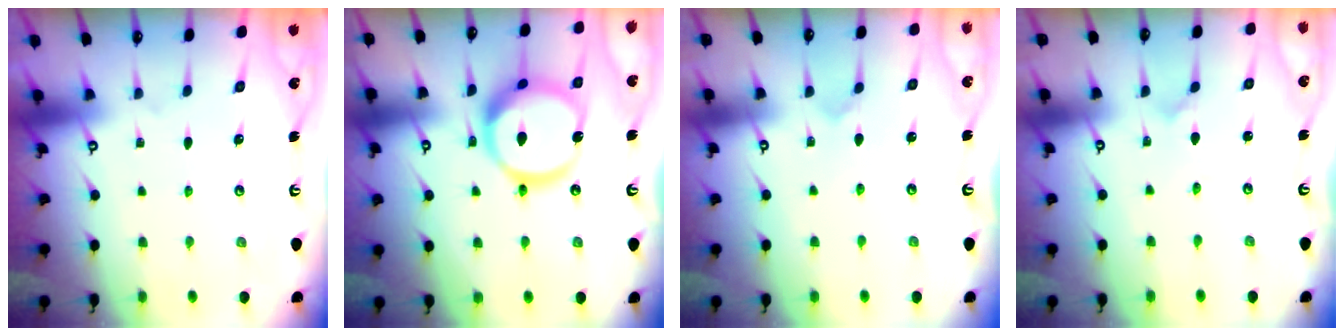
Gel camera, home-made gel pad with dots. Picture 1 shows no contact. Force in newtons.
{"total": 18.8, "press": 18.7, "slide": 2.0}
{"total": 2.7, "press": 2.7, "slide": 0.2}
{"total": 1.6, "press": 1.6, "slide": 0.1}